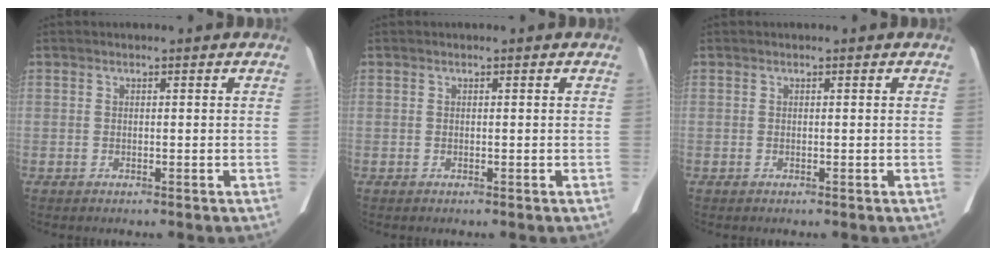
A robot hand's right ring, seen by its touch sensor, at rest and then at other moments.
{"total": 0.0}
{"total": 0.0}